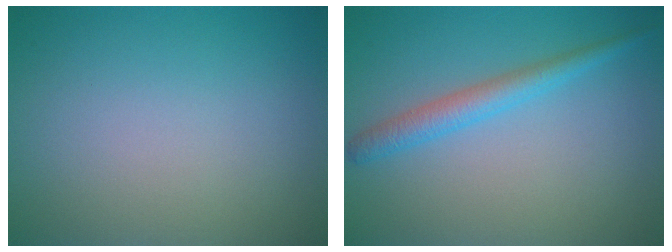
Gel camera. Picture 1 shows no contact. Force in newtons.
{"total": 2.6, "press": 2.6, "slide": 0.2}